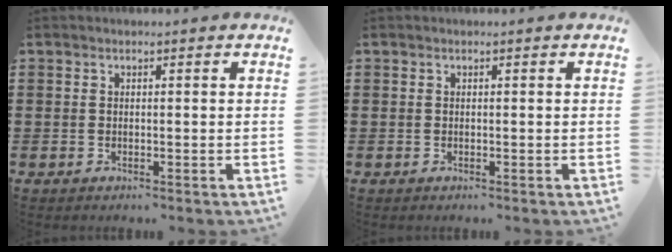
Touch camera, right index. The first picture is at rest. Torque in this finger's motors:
{"motor_torque": [-0.02, 0.03, 0.00, 0.00]}